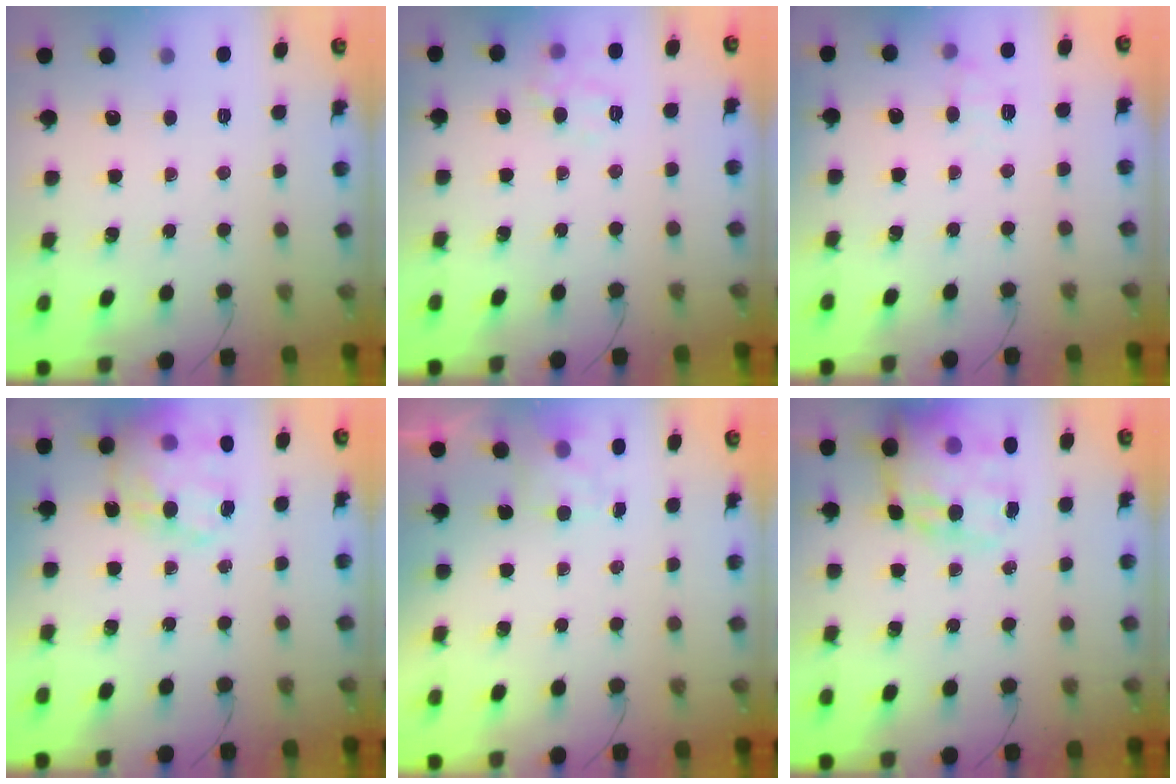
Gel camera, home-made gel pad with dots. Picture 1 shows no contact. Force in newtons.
{"total": 8.6, "press": 8.5, "slide": 1.3}
{"total": 7.7, "press": 7.4, "slide": 2.0}
{"total": 20.7, "press": 20.2, "slide": 4.2}
{"total": 2.2, "press": 1.8, "slide": 1.3}
{"total": 18.7, "press": 18.1, "slide": 4.6}